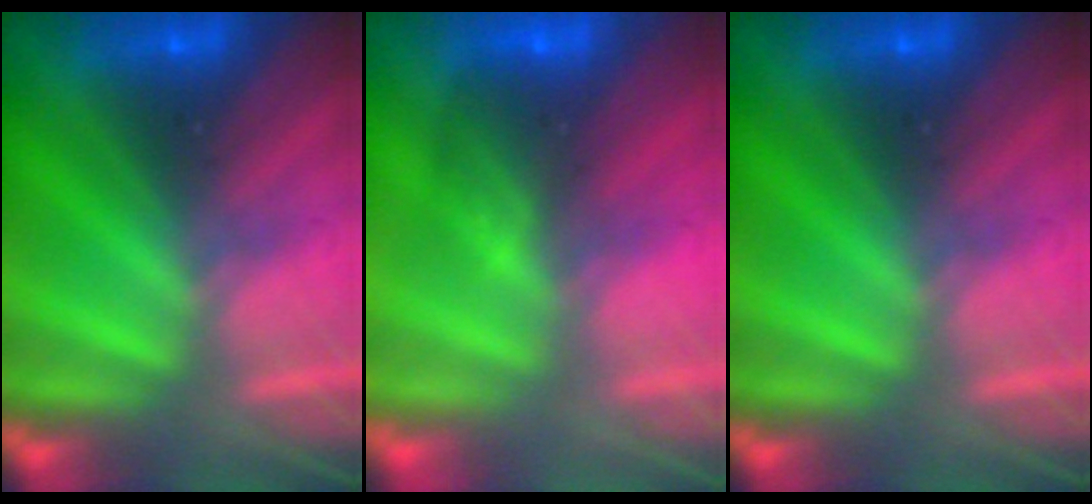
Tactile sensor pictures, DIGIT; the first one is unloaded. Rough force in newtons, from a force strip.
{"total": 3.0}
{"total": 0.0}